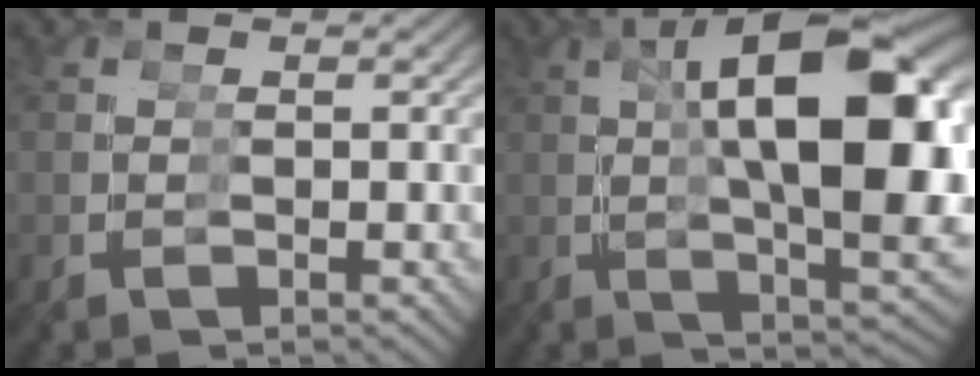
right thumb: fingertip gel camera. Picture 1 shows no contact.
{"total": 17.1, "force": [1.6, 6.5, 15.7], "torque": [-0.200, 0.014, 0.028]}